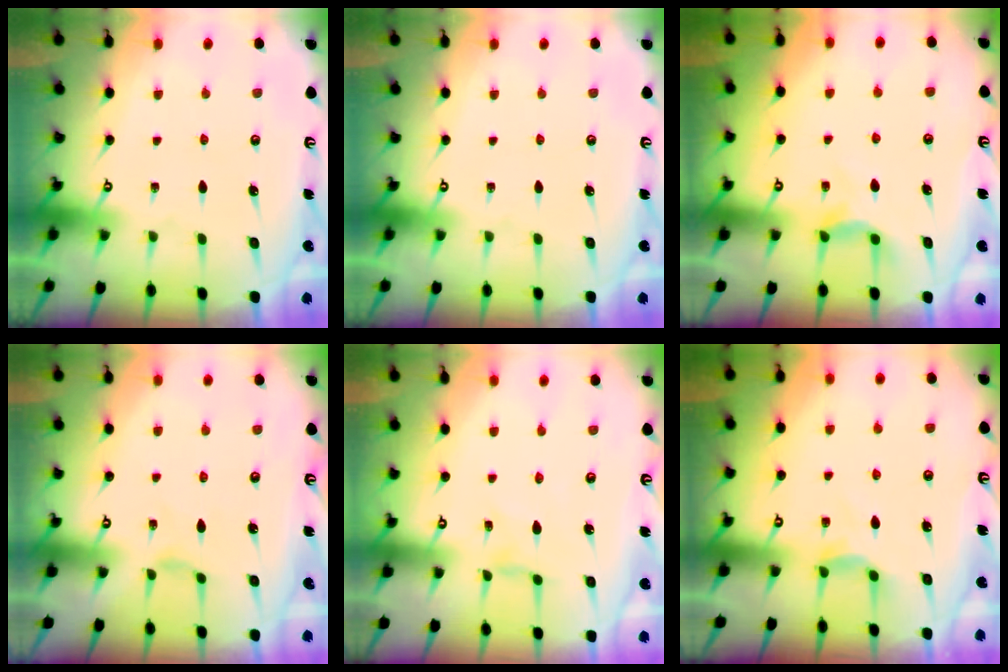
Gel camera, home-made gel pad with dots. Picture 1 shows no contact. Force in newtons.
{"total": 0.0}
{"total": 4.0, "press": 4.0, "slide": 0.2}
{"total": 1.1, "press": 1.1, "slide": 0.2}
{"total": 0.0}
{"total": 2.8, "press": 2.8, "slide": 0.5}